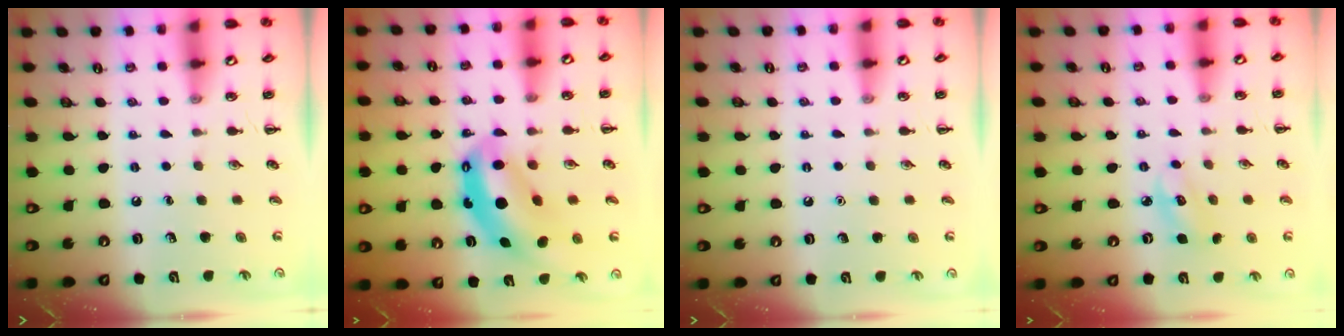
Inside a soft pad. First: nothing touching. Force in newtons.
{"total": 11.5, "press": 11.1, "slide": 3.1}
{"total": 1.6, "press": 1.5, "slide": 0.1}
{"total": 3.8, "press": 3.7, "slide": 0.9}